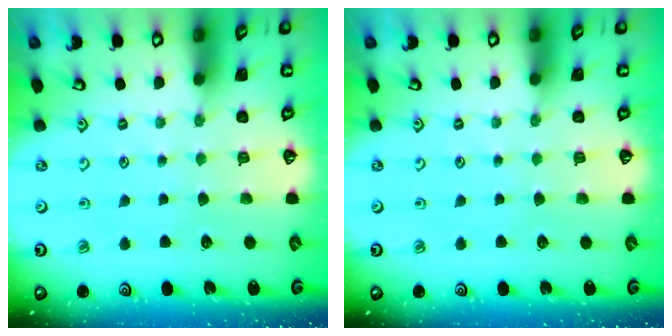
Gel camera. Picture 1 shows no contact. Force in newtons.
{"total": 0.0}